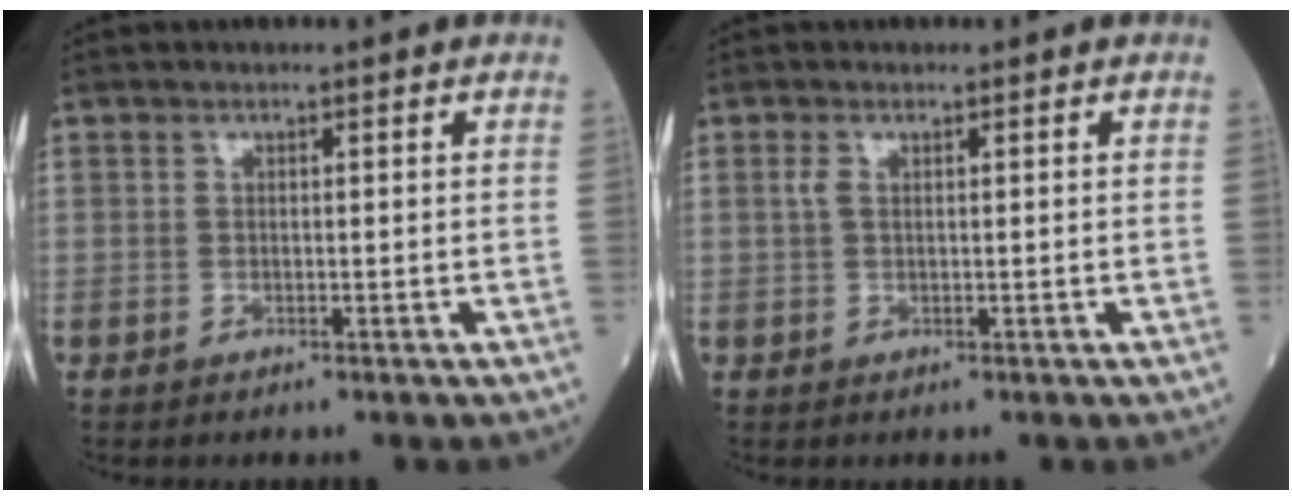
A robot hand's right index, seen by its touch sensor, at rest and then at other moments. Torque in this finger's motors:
{"motor_torque": [0.15, 0.16, 0.11, 0.01]}